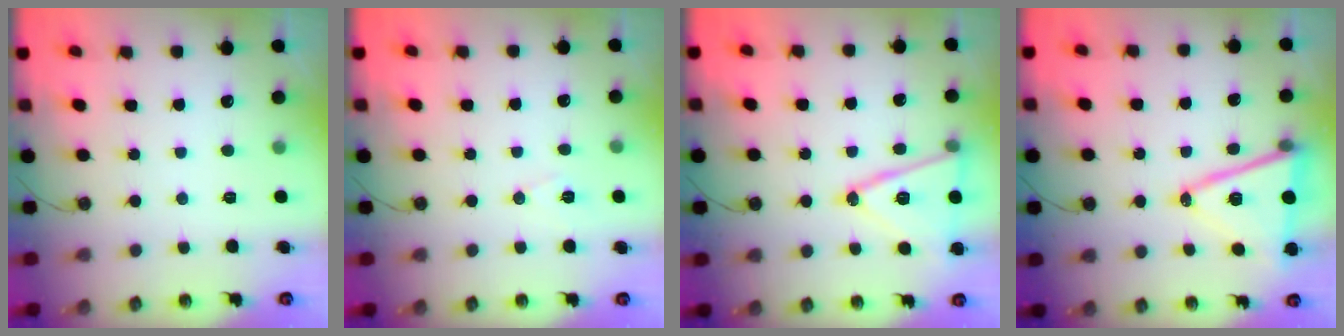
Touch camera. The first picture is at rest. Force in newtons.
{"total": 6.4, "press": 4.5, "slide": 4.5}
{"total": 15.4, "press": 15.0, "slide": 3.4}
{"total": 15.5, "press": 15.0, "slide": 4.1}